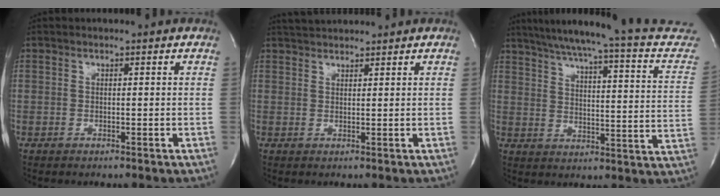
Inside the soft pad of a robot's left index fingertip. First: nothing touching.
{"total": 3.4, "force": [3.3, 0.4, 0.8], "torque": [-0.017, 0.026, 0.060]}
{"total": 24.3, "force": [22.2, 0.3, 9.8], "torque": [-0.145, -0.078, 0.267]}